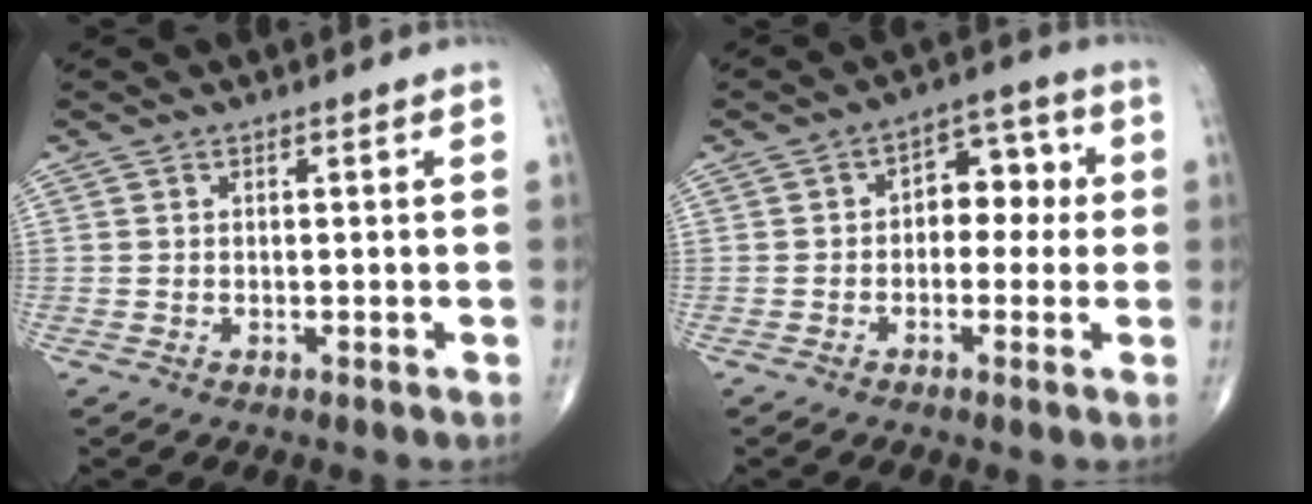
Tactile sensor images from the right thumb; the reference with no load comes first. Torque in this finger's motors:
{"motor_torque": [-0.42, 0.59, 0.23, 0.14, 0.04]}